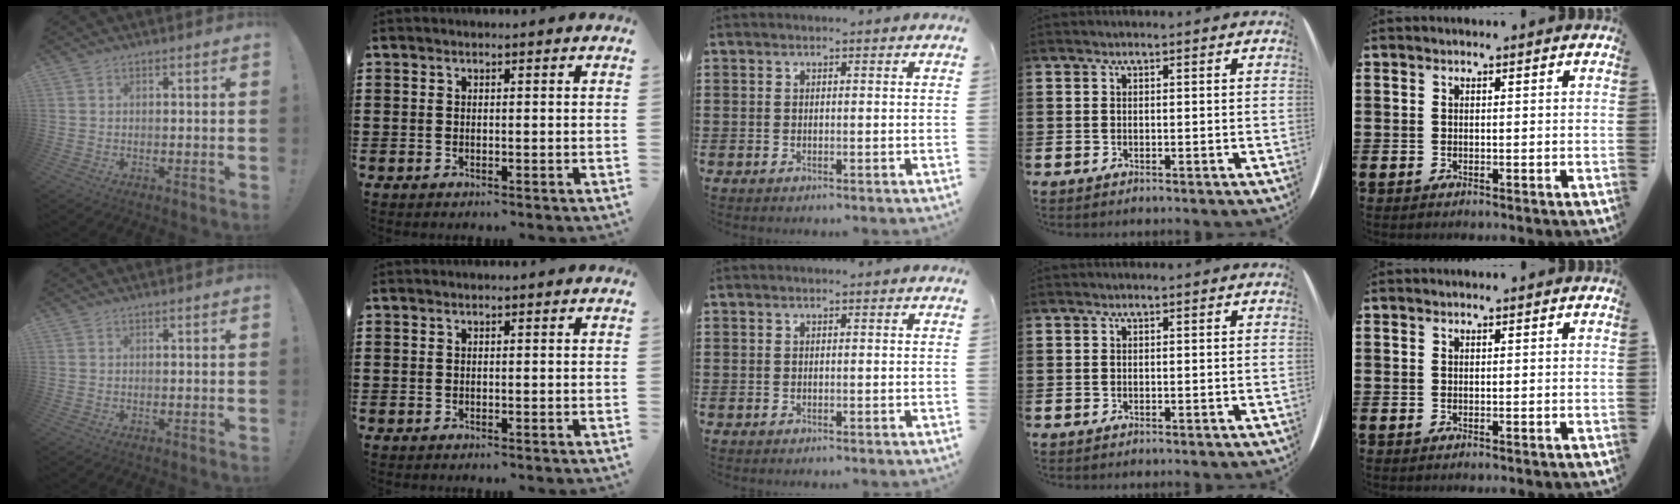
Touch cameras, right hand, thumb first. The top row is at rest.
{}